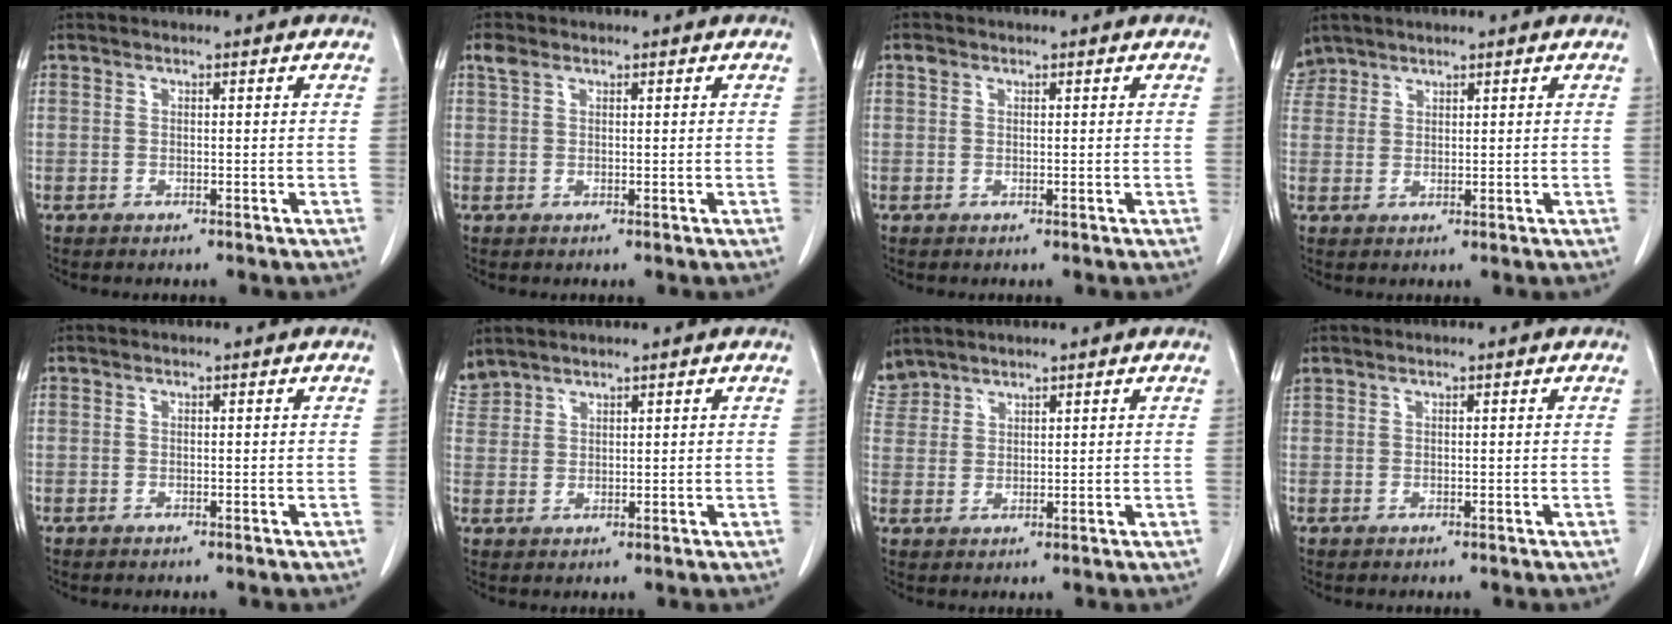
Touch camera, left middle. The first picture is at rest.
{"total": 1.3, "force": [0.9, 0.7, 0.7], "torque": [-0.020, 0.016, 0.020]}
{"total": 0.7, "force": [0.4, 0.5, 0.2], "torque": [-0.004, 0.009, 0.005]}
{"total": 2.9, "force": [2.5, 1.3, -0.3], "torque": [0.008, 0.012, 0.052]}
{"total": 0.0}
{"total": 3.4, "force": [3.2, 0.9, 0.0], "torque": [-0.010, 0.018, 0.071]}
{"total": 3.9, "force": [3.7, 1.3, -0.1], "torque": [-0.004, 0.014, 0.079]}
{"total": 0.7, "force": [0.7, 0.1, 0.2], "torque": [-0.020, 0.018, 0.023]}